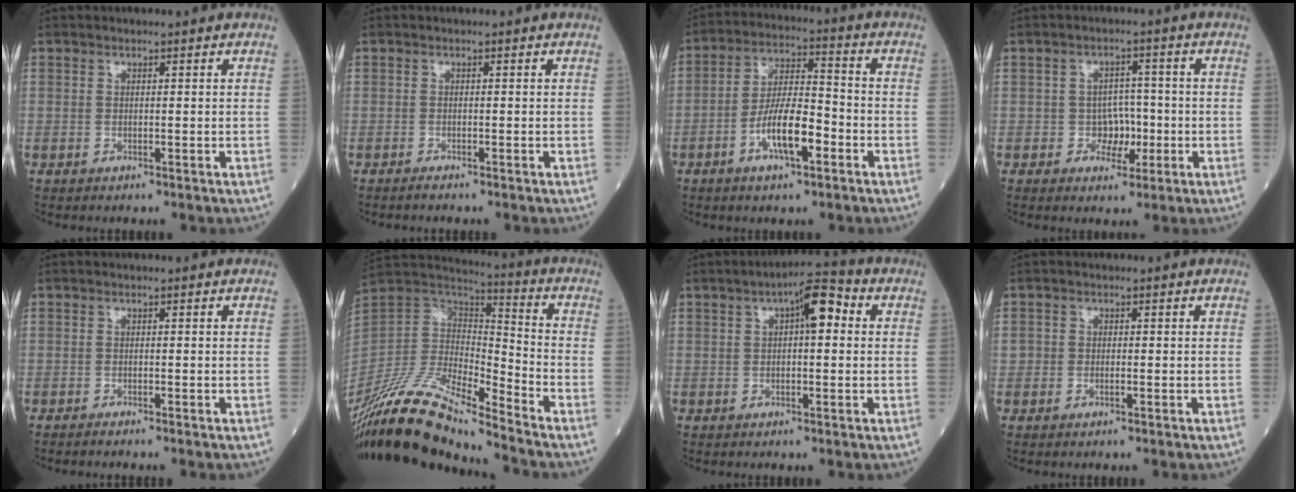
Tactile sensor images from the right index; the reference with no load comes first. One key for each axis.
{"total": 0.7, "fx": -0.6, "fy": -0.1, "fz": 0.3, "tx": -0.009, "ty": 0.000, "tz": -0.009}
{"total": 9.2, "fx": -3.8, "fy": 2.5, "fz": 8.0, "tx": -0.159, "ty": 0.008, "tz": -0.068}
{"total": 3.9, "fx": -0.9, "fy": 3.2, "fz": 2.0, "tx": -0.023, "ty": 0.010, "tz": -0.011}
{"total": 1.1, "fx": -0.9, "fy": -0.1, "fz": 0.6, "tx": -0.009, "ty": 0.002, "tz": -0.011}
{"total": 18.0, "fx": -15.1, "fy": 2.0, "fz": 9.6, "tx": -0.195, "ty": 0.008, "tz": -0.285}
{"total": 6.2, "fx": 1.6, "fy": 1.8, "fz": 5.7, "tx": -0.086, "ty": 0.028, "tz": 0.018}
{"total": 1.1, "fx": -0.4, "fy": 0.8, "fz": 0.6, "tx": -0.012, "ty": 0.003, "tz": -0.002}